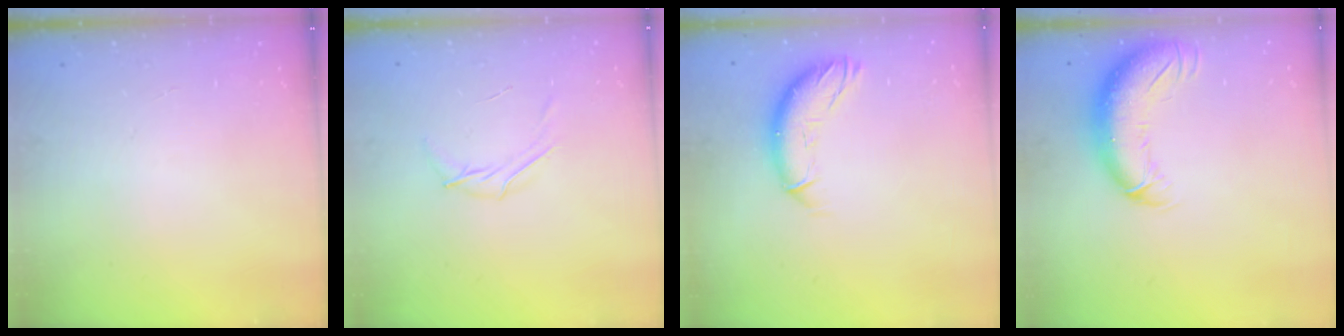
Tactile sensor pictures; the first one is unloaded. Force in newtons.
{"total": 5.2, "press": 5.0, "slide": 1.3}
{"total": 11.8, "press": 11.7, "slide": 1.9}
{"total": 13.7, "press": 13.3, "slide": 3.1}